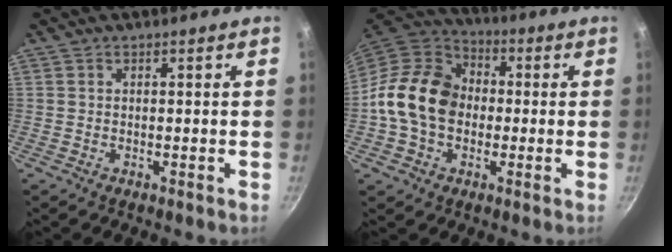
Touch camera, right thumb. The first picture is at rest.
{"total": 15.9, "force": [-0.8, 12.4, 10.0], "torque": [-0.146, 0.031, -0.032]}